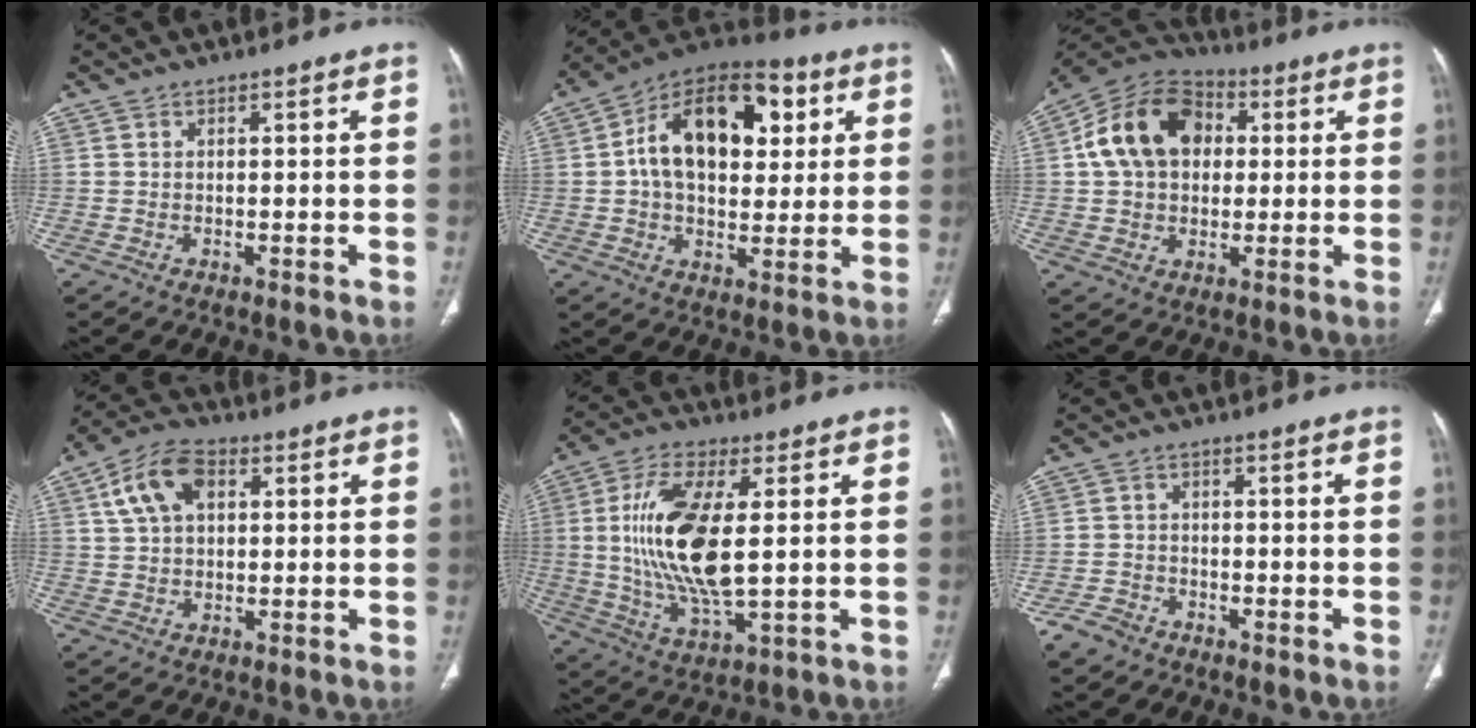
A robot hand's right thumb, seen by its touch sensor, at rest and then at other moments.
{"total": 20.5, "force": [4.8, 12.4, 15.6], "torque": [-0.213, 0.013, 0.067]}
{"total": 15.8, "force": [2.9, 11.8, 10.2], "torque": [-0.160, 0.020, 0.040]}
{"total": 9.6, "force": [3.2, 6.0, 6.8], "torque": [-0.123, 0.014, 0.053]}
{"total": 17.2, "force": [1.7, 6.5, 15.8], "torque": [-0.323, -0.015, 0.037]}
{"total": 3.7, "force": [-2.6, 2.4, 0.9], "torque": [-0.015, 0.012, -0.048]}